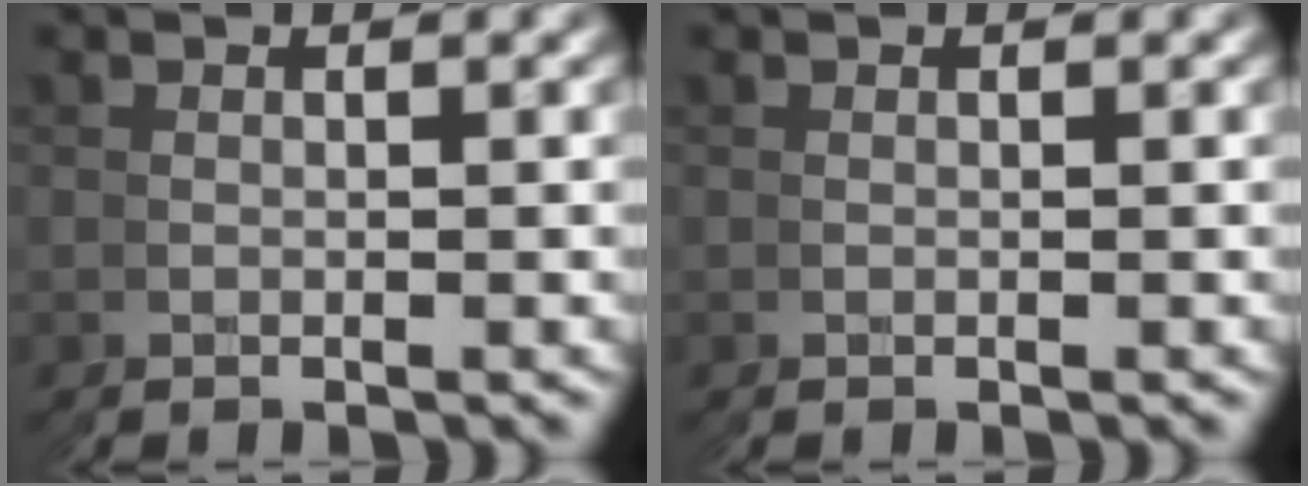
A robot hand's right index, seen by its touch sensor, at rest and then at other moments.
{"total": 0.0}